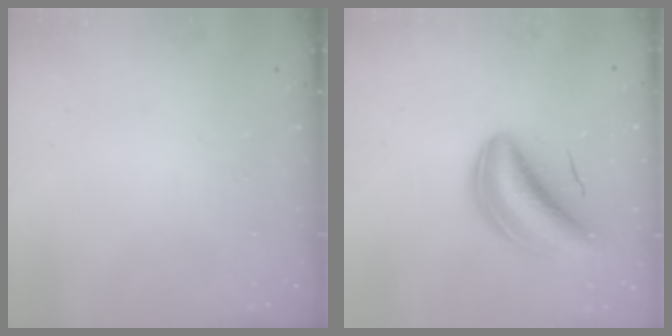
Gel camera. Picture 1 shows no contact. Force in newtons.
{"total": 8.1, "press": 7.6, "slide": 2.7}